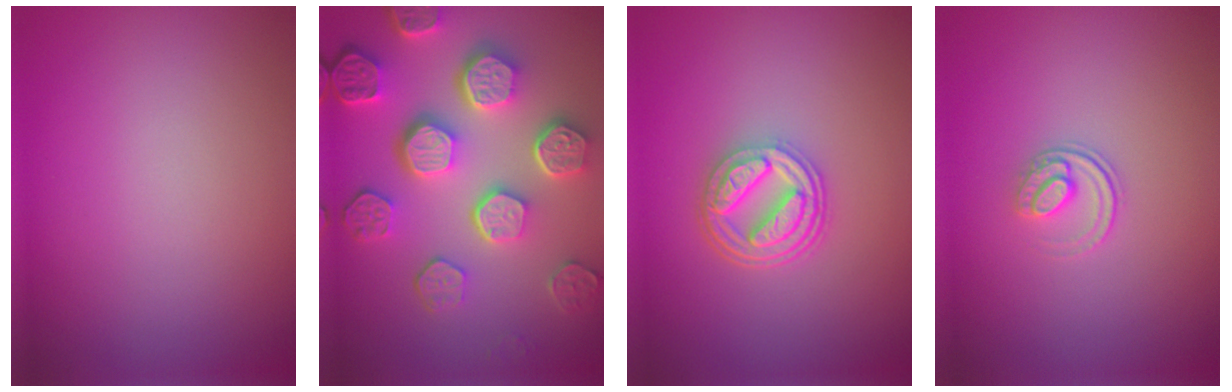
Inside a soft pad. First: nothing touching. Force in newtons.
{"total": 8.6, "press": 6.2, "slide": 5.9}
{"total": 4.9, "press": 3.7, "slide": 3.2}
{"total": 1.5, "press": 1.1, "slide": 1.1}